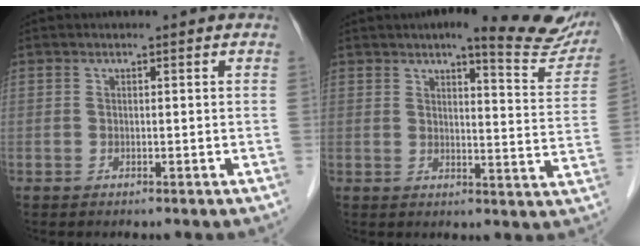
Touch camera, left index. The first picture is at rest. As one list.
[{"total": 14.2, "force": [11.9, 2.5, 7.3], "torque": [-0.072, -0.024, 0.122]}]